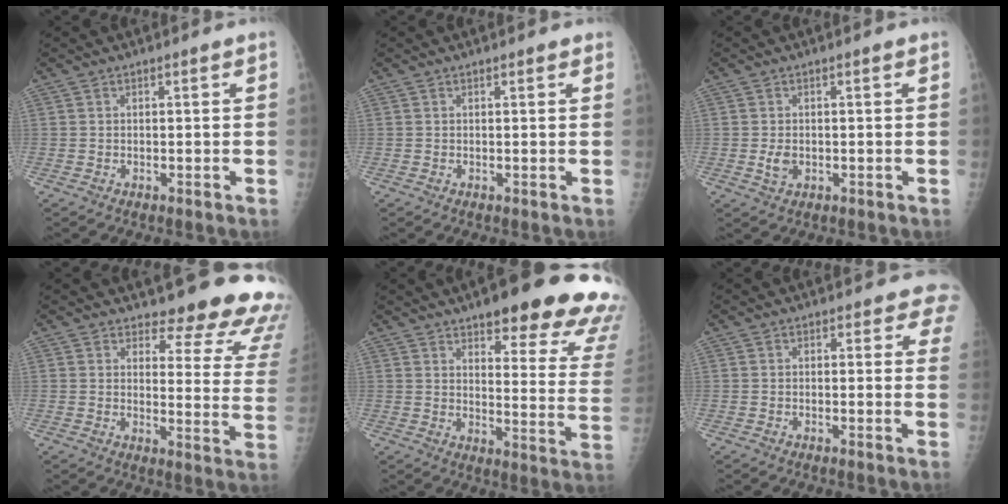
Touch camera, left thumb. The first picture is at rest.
{"total": 0.9, "force": [0.7, 0.3, 0.4], "torque": [-0.005, -0.001, 0.007]}
{"total": 2.3, "force": [-0.3, 1.6, 1.6], "torque": [-0.026, -0.001, -0.002]}
{"total": 18.2, "force": [16.6, 5.0, 5.4], "torque": [-0.015, -0.149, 0.171]}
{"total": 23.9, "force": [17.2, 5.8, 15.6], "torque": [-0.157, -0.078, 0.206]}
{"total": 3.7, "force": [3.0, 1.9, 1.2], "torque": [0.020, -0.013, 0.012]}